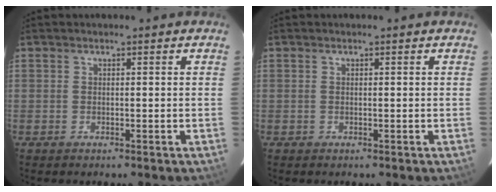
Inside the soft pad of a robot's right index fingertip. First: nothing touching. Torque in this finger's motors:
{"motor_torque": [-0.03, -0.01, -0.01, 0.01]}